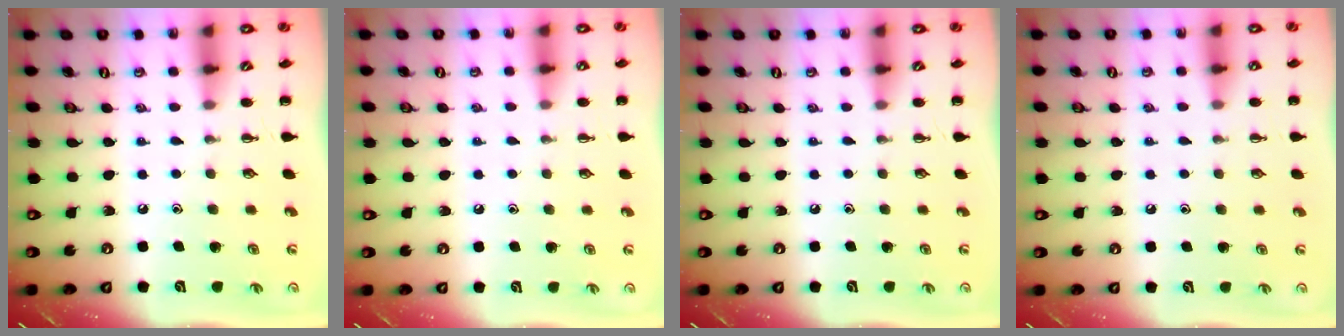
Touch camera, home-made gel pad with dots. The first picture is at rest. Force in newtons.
{"total": 3.5, "press": 3.2, "slide": 1.3}
{"total": 0.0}
{"total": 3.5, "press": 3.2, "slide": 1.3}